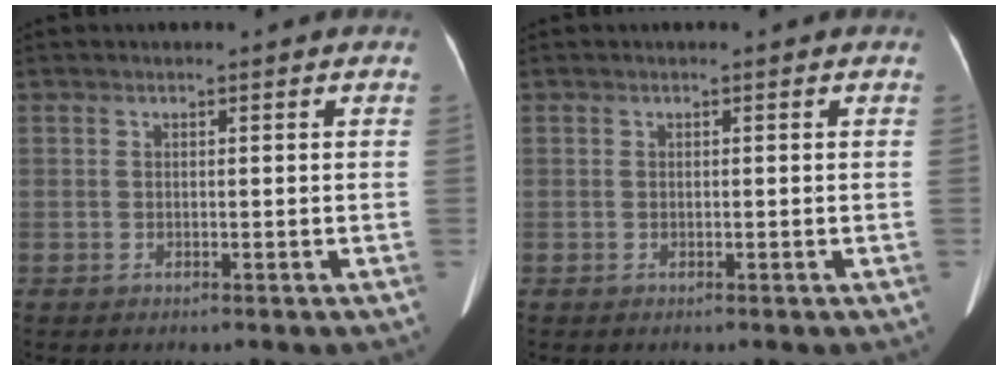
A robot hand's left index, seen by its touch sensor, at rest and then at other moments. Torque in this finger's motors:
{"motor_torque": [0.05, 0.02, 0.01, 0.00]}